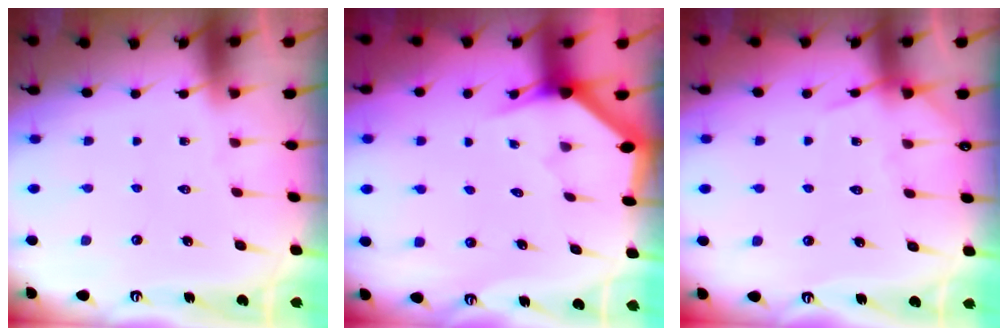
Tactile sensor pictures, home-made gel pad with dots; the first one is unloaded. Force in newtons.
{"total": 2.9, "press": 2.9, "slide": 0.1}
{"total": 5.8, "press": 5.7, "slide": 0.7}